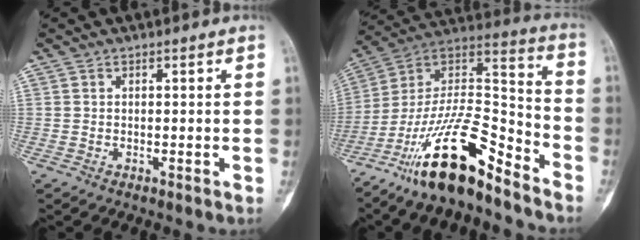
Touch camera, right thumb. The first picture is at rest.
{"total": 20.5, "force": [-14.1, 6.2, 13.5], "torque": [-0.240, 0.098, -0.251]}